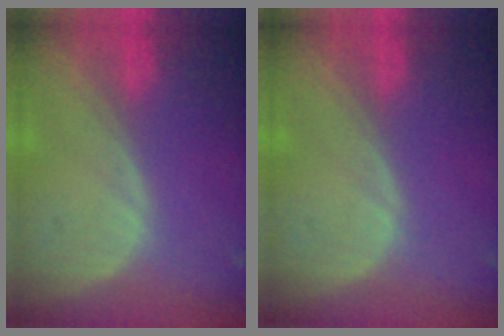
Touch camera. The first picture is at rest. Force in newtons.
{"total": 0.0}